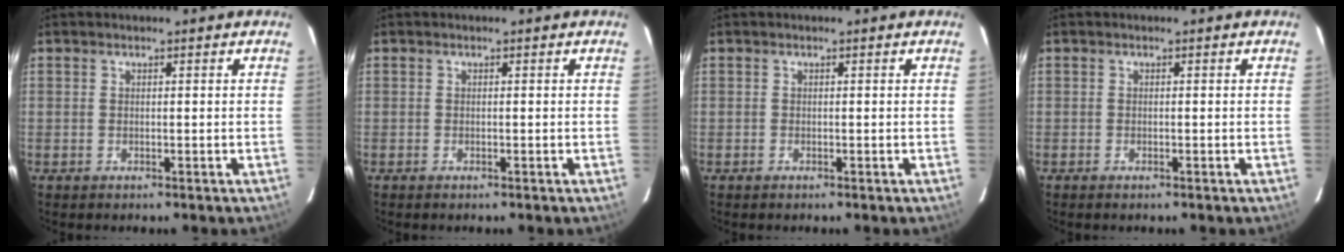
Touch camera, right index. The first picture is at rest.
{"total": 0.0}
{"total": 0.0}
{"total": 0.7, "force": [-0.6, 0.2, 0.4], "torque": [-0.009, 0.000, -0.011]}